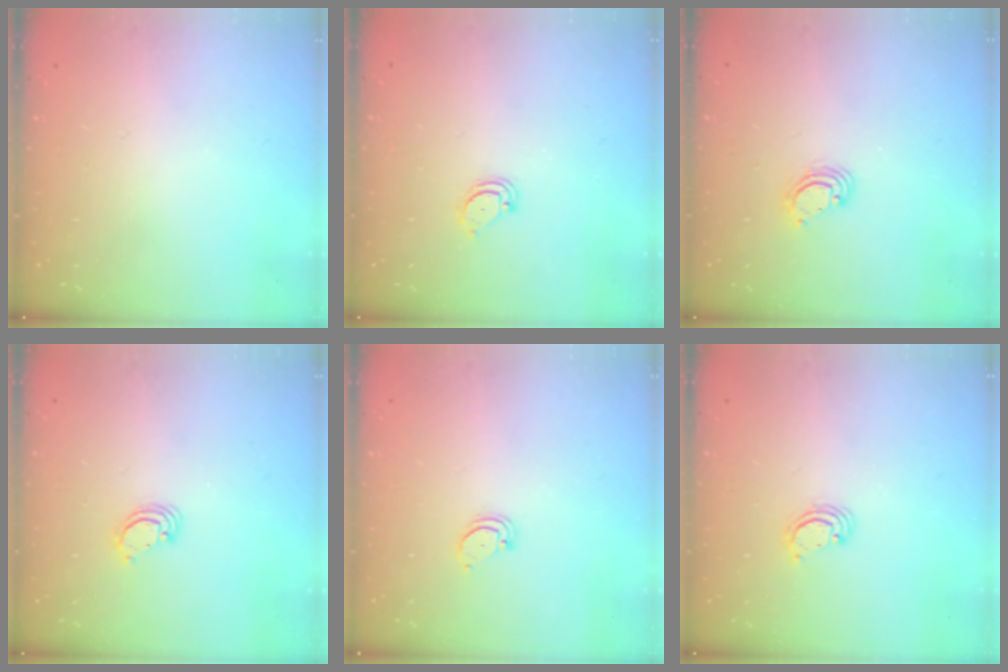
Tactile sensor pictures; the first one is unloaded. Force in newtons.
{"total": 2.4, "press": 2.4, "slide": 0.2}
{"total": 3.8, "press": 3.8, "slide": 0.1}
{"total": 3.6, "press": 3.6, "slide": 0.2}
{"total": 1.4, "press": 1.3, "slide": 0.1}
{"total": 2.2, "press": 2.2, "slide": 0.1}